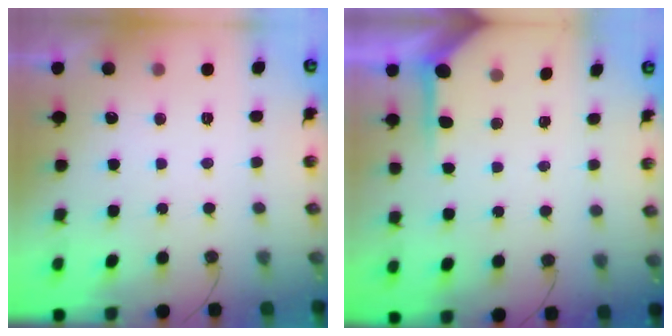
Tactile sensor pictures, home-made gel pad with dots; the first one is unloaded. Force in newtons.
{"total": 4.1, "press": 4.1, "slide": 0.3}